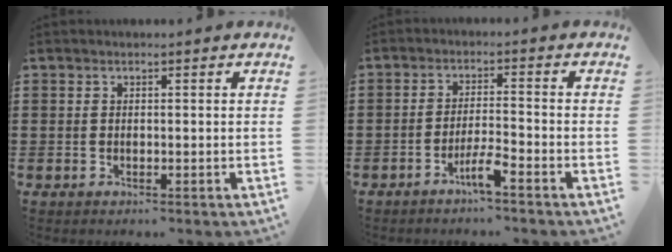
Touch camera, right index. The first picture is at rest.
{"total": 4.1, "force": [-3.0, 0.1, 2.8], "torque": [-0.063, -0.003, -0.058]}